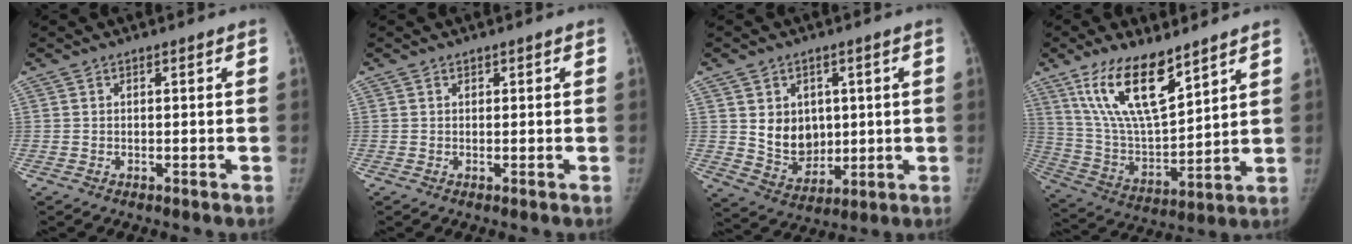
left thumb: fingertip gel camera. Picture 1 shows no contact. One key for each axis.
{"total": 0.6, "fx": 0.3, "fy": 0.5, "fz": 0.1, "tx": 0.006, "ty": -0.001, "tz": 0.004}
{"total": 9.8, "fx": 1.7, "fy": 7.8, "fz": 5.6, "tx": -0.049, "ty": -0.018, "tz": 0.049}
{"total": 17.0, "fx": 10.6, "fy": 6.0, "fz": 11.9, "tx": -0.200, "ty": -0.054, "tz": 0.214}